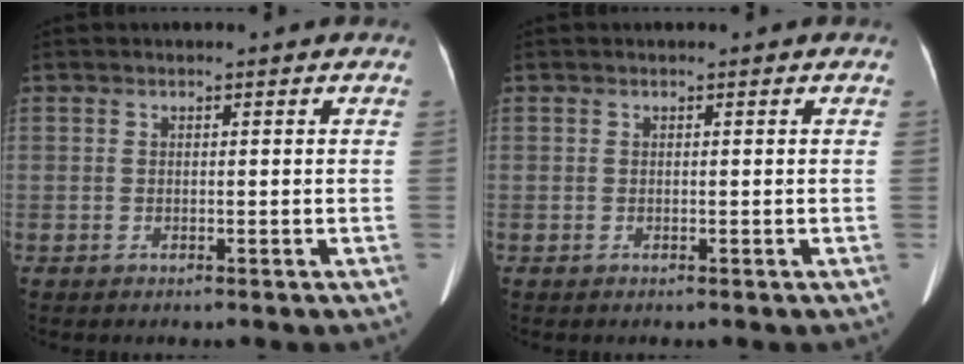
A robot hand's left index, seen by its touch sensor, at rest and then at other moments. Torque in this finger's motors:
{"motor_torque": [0.00, 0.00, 0.02, -0.01]}